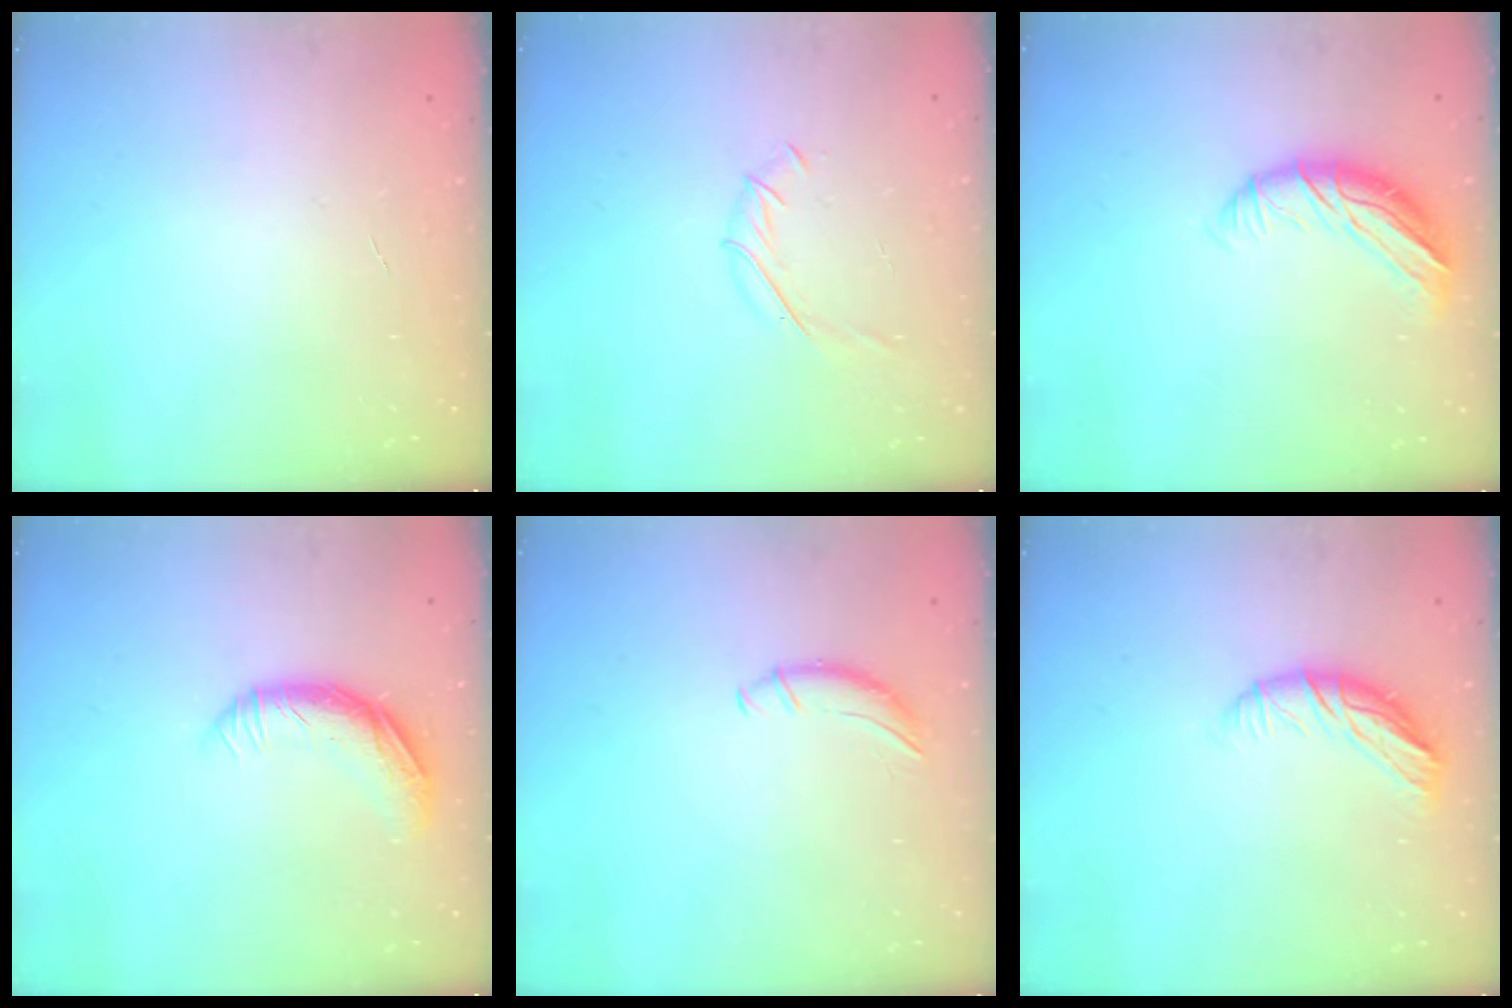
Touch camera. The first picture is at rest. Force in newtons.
{"total": 3.6, "press": 3.5, "slide": 0.9}
{"total": 10.4, "press": 10.2, "slide": 1.7}
{"total": 11.2, "press": 11.1, "slide": 0.9}
{"total": 0.0}
{"total": 10.4, "press": 10.3, "slide": 1.5}